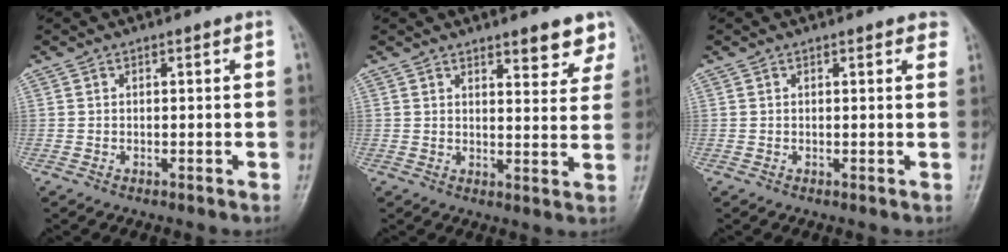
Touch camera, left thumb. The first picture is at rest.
{"total": 6.6, "force": [5.0, 2.2, 3.8], "torque": [-0.019, -0.028, 0.058]}
{"total": 2.5, "force": [1.7, 0.9, 1.6], "torque": [-0.005, 0.002, 0.015]}